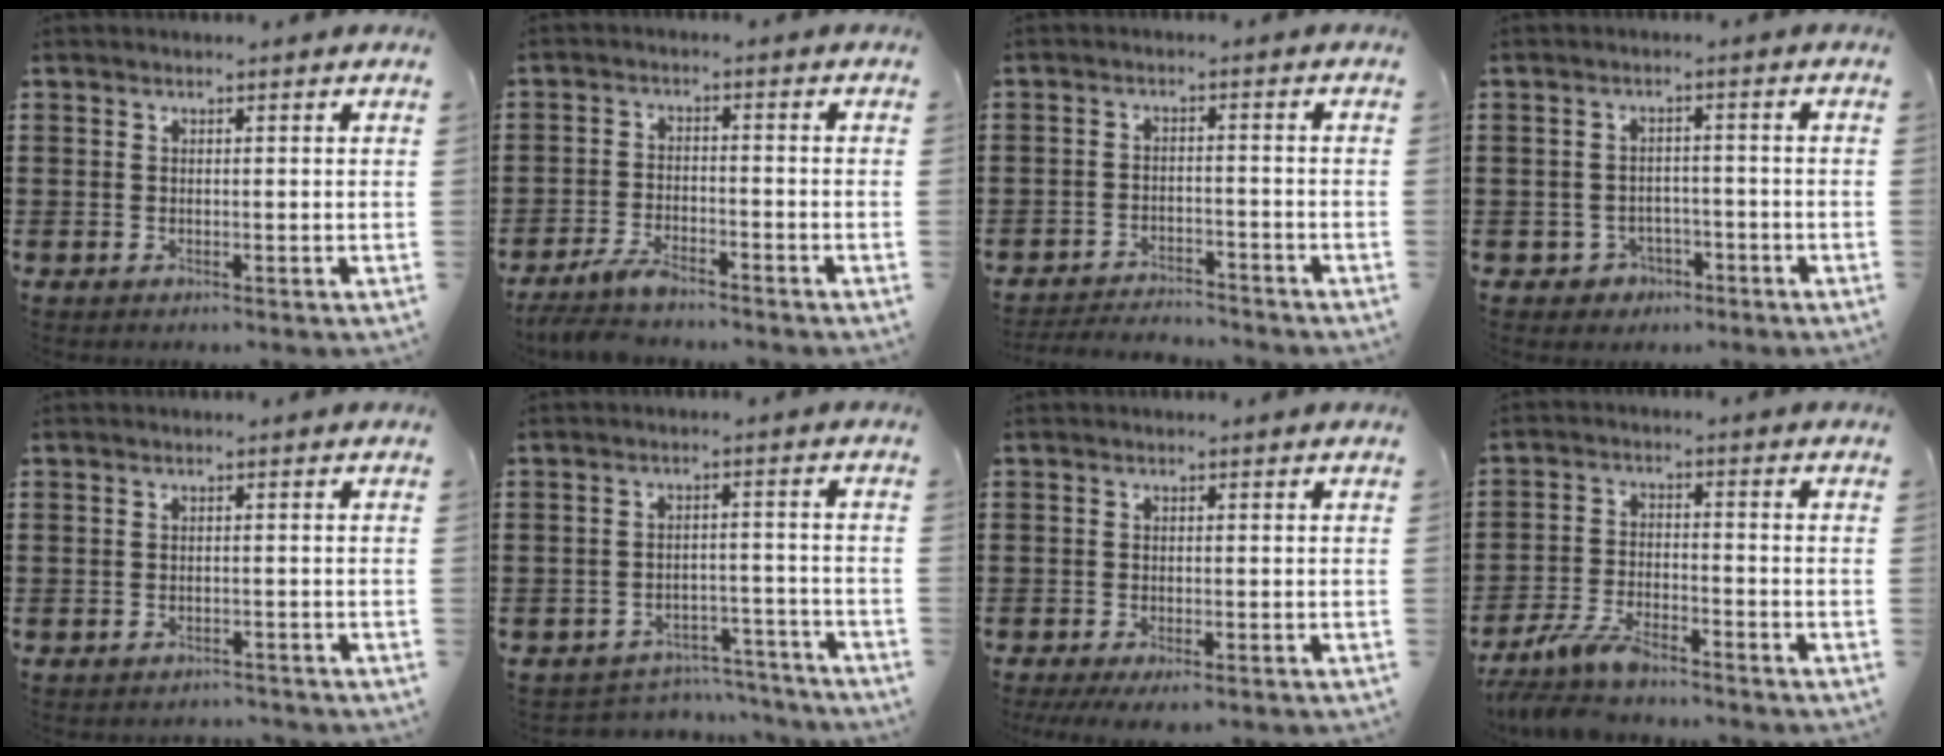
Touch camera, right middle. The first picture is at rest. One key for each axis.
{"total": 4.3, "fx": -3.8, "fy": 0.6, "fz": 1.8, "tx": -0.053, "ty": -0.008, "tz": -0.080}
{"total": 3.4, "fx": -3.4, "fy": 0.3, "fz": 0.1, "tx": -0.008, "ty": -0.001, "tz": -0.072}
{"total": 2.4, "fx": -1.8, "fy": 1.5, "fz": 0.2, "tx": -0.014, "ty": 0.000, "tz": -0.040}
{"total": 0.9, "fx": -0.9, "fy": 0.1, "fz": 0.1, "tx": -0.005, "ty": -0.002, "tz": -0.020}
{"total": 4.2, "fx": -4.1, "fy": 0.7, "fz": 0.1, "tx": -0.007, "ty": 0.006, "tz": -0.087}
{"total": 1.3, "fx": -1.0, "fy": 0.1, "fz": 0.9, "tx": -0.022, "ty": -0.005, "tz": -0.019}
{"total": 6.3, "fx": -5.5, "fy": 1.0, "fz": 2.9, "tx": -0.074, "ty": -0.007, "tz": -0.109}